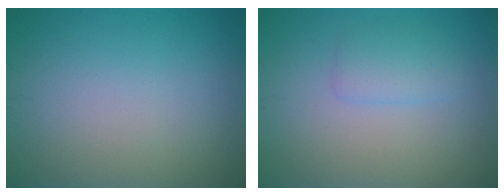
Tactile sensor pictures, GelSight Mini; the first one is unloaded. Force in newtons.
{"total": 1.7, "press": 1.7, "slide": 0.2}